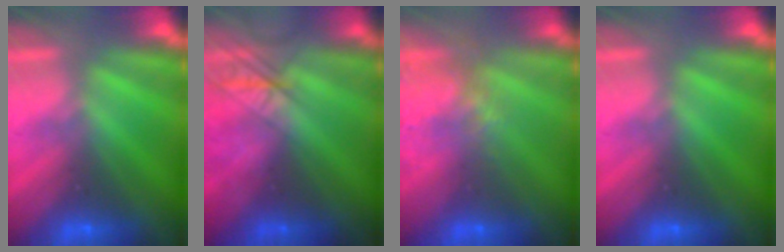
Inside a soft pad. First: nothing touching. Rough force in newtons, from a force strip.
{"total": 2.5}
{"total": 4.5}
{"total": 0.0}